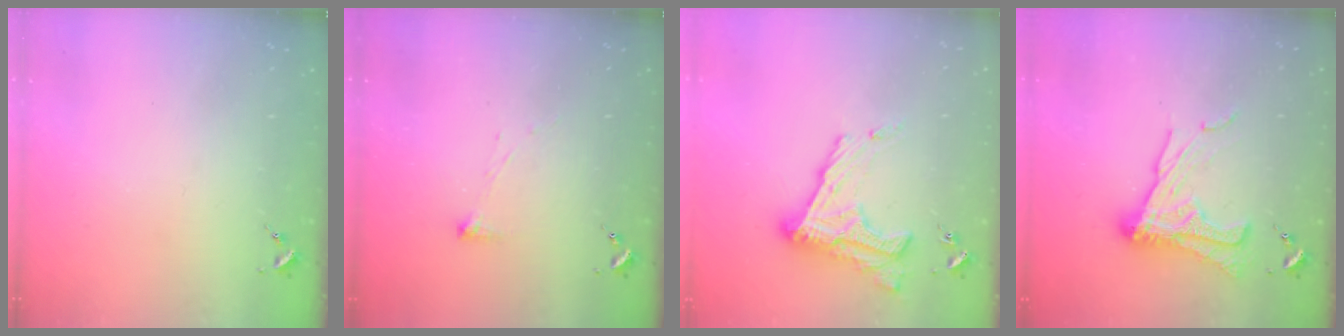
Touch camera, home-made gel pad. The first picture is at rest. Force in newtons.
{"total": 3.5, "press": 3.5, "slide": 0.3}
{"total": 18.2, "press": 18.1, "slide": 1.3}
{"total": 15.5, "press": 15.5, "slide": 0.8}